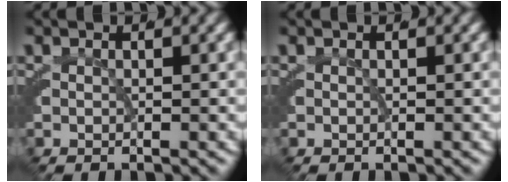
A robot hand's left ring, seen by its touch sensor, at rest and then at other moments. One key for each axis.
{"total": 0.0}